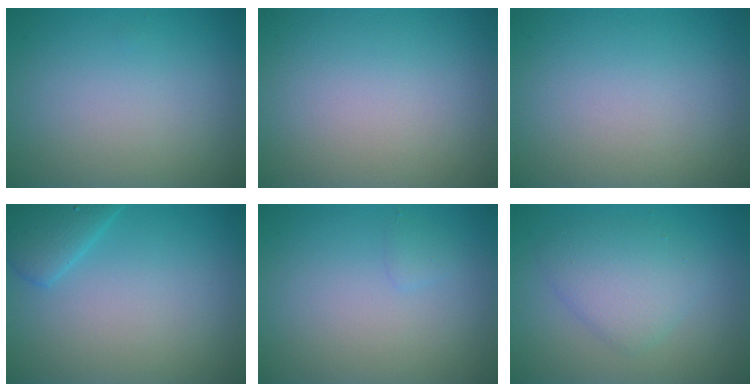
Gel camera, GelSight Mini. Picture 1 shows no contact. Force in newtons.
{"total": 0.0}
{"total": 0.0}
{"total": 2.7, "press": 2.7, "slide": 0.2}
{"total": 0.7, "press": 0.7, "slide": 0.0}
{"total": 3.5, "press": 3.5, "slide": 0.3}